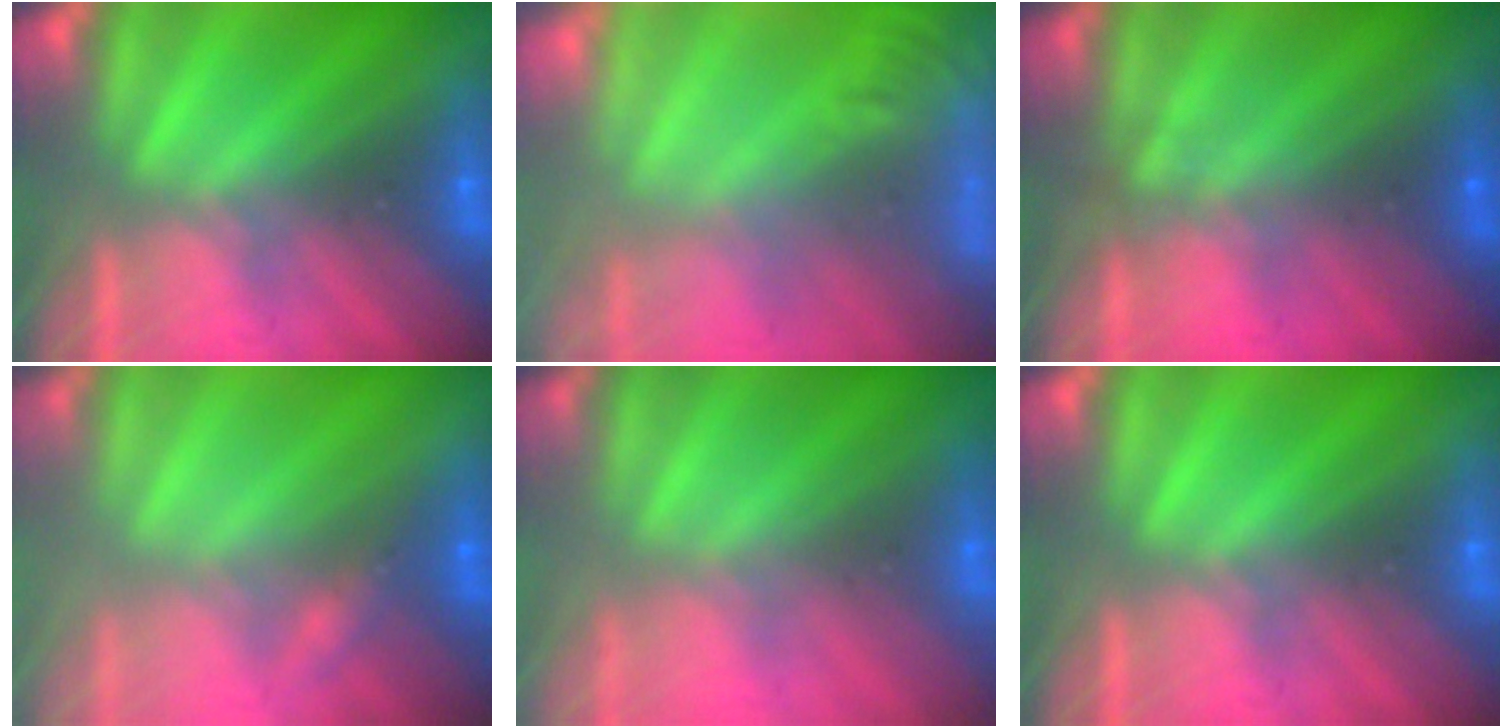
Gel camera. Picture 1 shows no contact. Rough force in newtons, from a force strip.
{"total": 6.9}
{"total": 1.2}
{"total": 2.4}
{"total": 2.9}
{"total": 0.0}